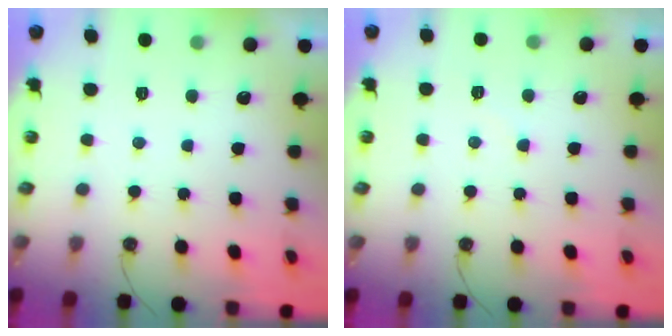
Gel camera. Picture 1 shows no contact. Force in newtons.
{"total": 3.7, "press": 3.7, "slide": 0.5}